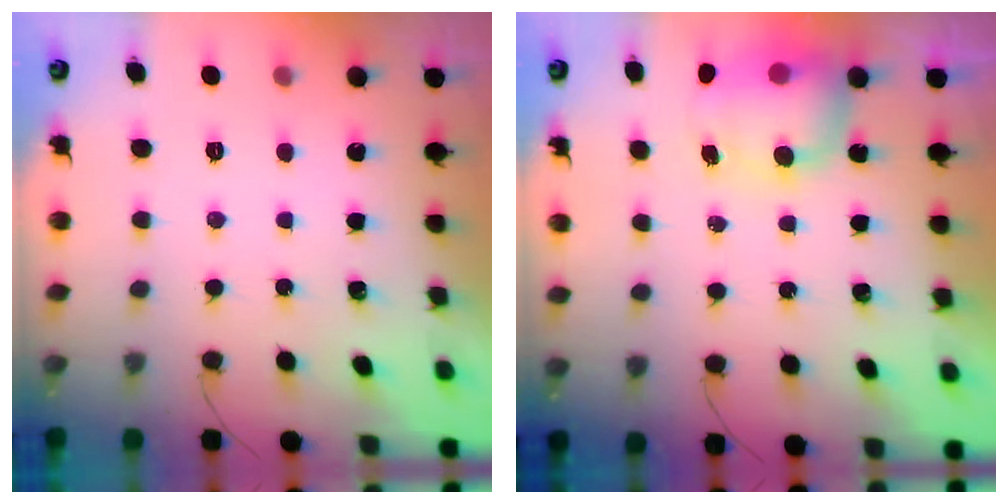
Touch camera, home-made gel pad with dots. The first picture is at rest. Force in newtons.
{"total": 7.5, "press": 7.4, "slide": 0.9}